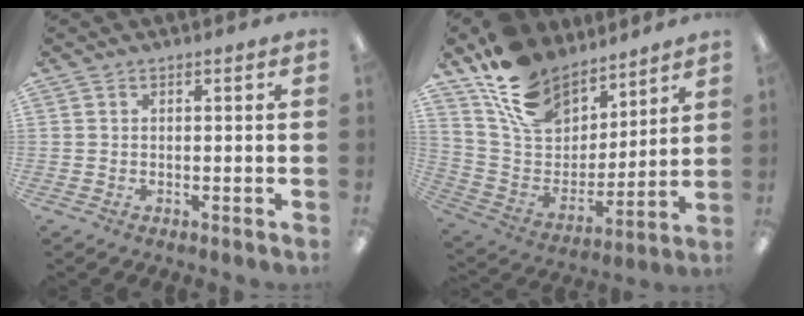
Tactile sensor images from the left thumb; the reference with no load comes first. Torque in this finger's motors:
{"motor_torque": [2.61, 1.04, 1.47, -1.30, 0.40]}